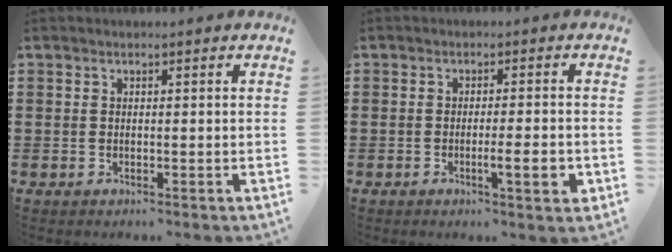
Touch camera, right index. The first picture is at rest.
{"total": 4.7, "force": [-1.5, 0.5, 4.5], "torque": [-0.063, -0.011, -0.024]}